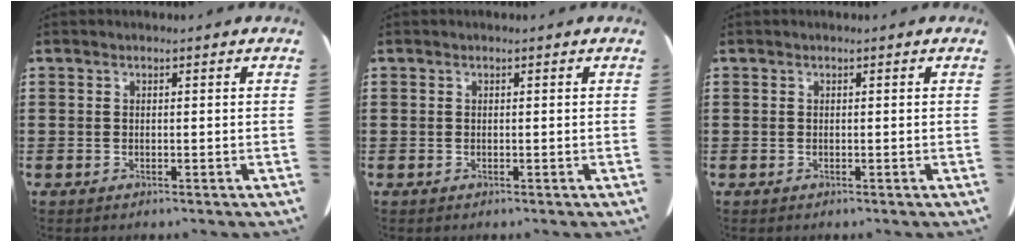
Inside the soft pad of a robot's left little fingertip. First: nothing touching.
{"total": 0.0}
{"total": 0.0}